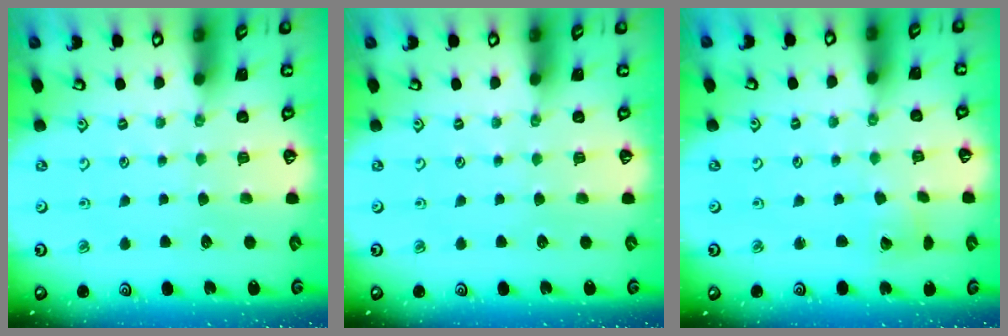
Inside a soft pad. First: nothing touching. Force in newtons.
{"total": 0.0}
{"total": 2.6, "press": 2.6, "slide": 0.3}